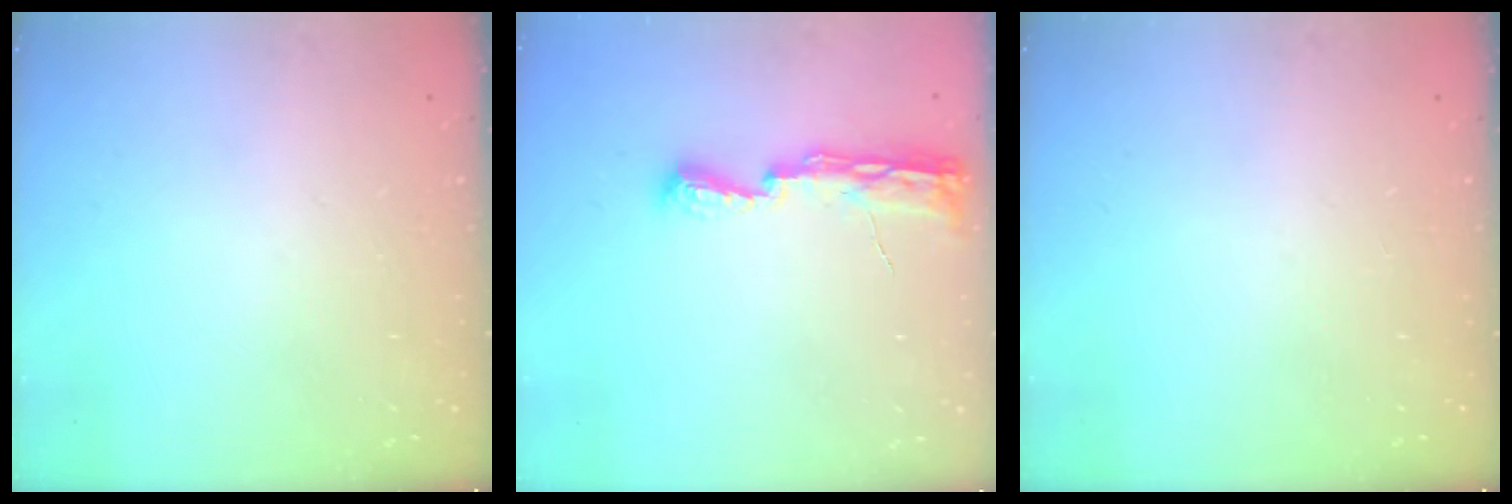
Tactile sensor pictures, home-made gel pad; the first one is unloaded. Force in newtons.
{"total": 8.0, "press": 8.0, "slide": 0.8}
{"total": 0.0}